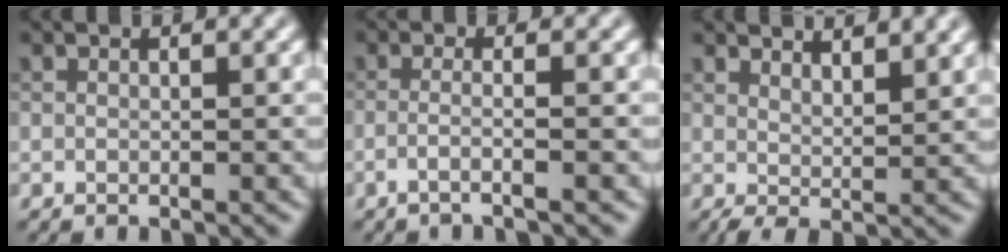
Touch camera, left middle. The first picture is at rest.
{"total": 2.2, "force": [-0.9, 0.5, 1.9], "torque": [-0.023, 0.000, -0.031]}
{"total": 3.8, "force": [3.1, 1.0, 2.0], "torque": [-0.034, 0.002, 0.049]}